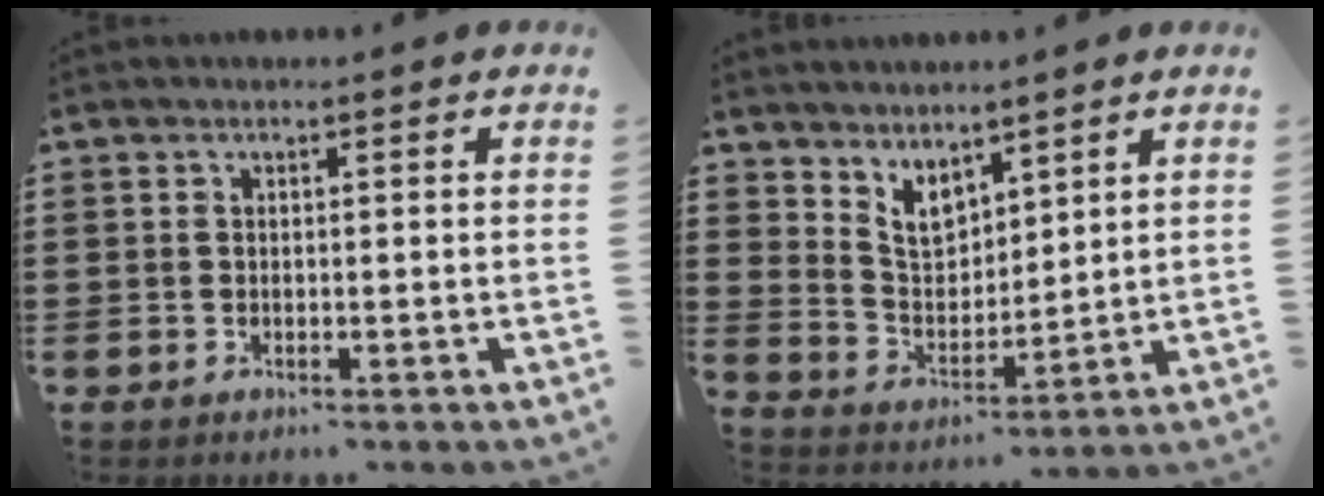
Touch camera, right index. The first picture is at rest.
{"total": 5.4, "force": [4.1, 2.8, 2.0], "torque": [-0.058, -0.008, 0.078]}